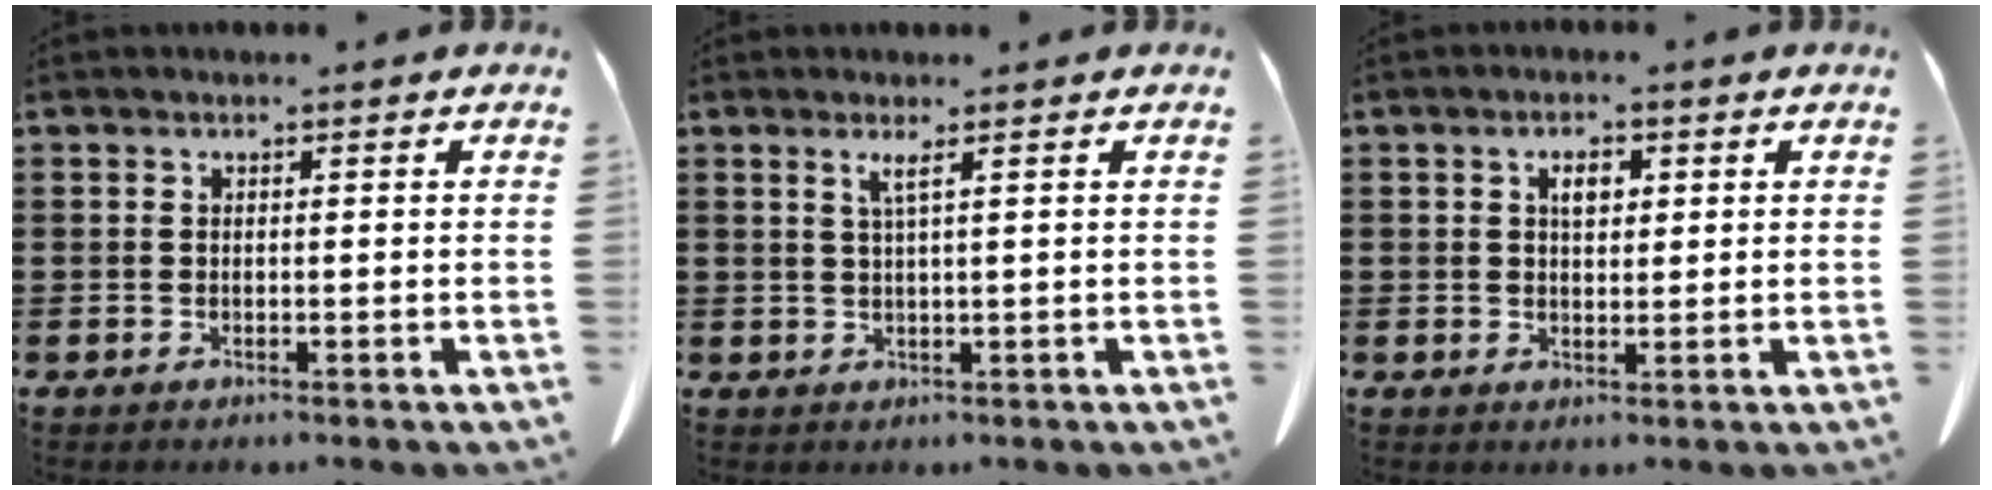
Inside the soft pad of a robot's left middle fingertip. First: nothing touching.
{"total": 1.8, "force": [0.7, -0.4, 1.6], "torque": [-0.034, -0.005, 0.011]}
{"total": 2.5, "force": [0.8, 1.3, 2.0], "torque": [-0.026, 0.000, 0.010]}